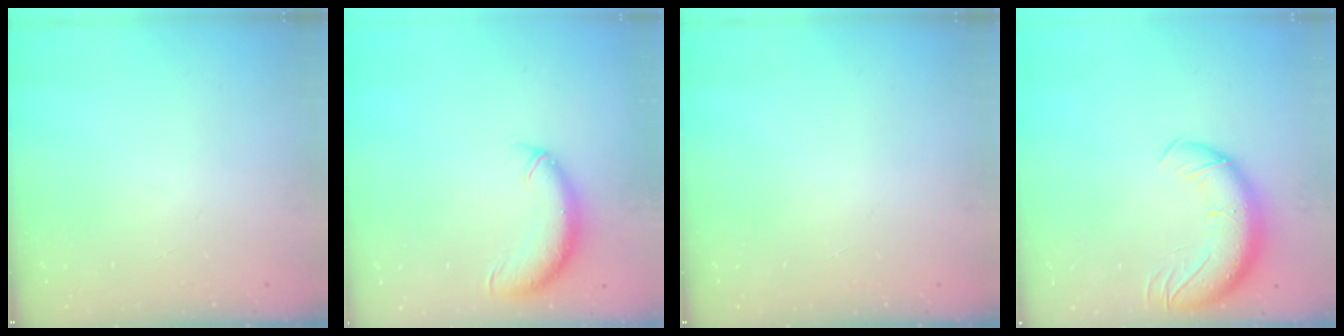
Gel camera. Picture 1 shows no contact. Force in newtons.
{"total": 11.5, "press": 11.2, "slide": 2.6}
{"total": 0.0}
{"total": 13.4, "press": 13.0, "slide": 3.3}